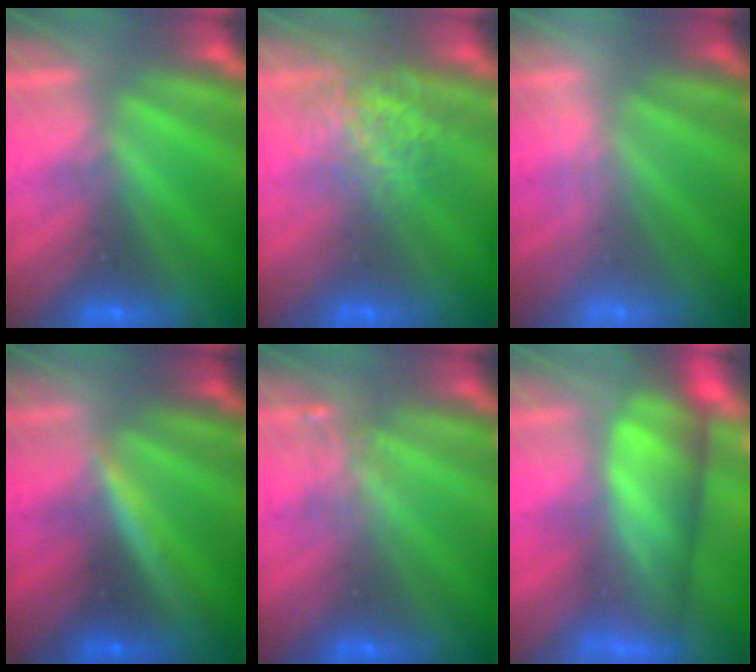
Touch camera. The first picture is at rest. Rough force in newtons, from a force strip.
{"total": 3.5}
{"total": 1.9}
{"total": 3.1}
{"total": 2.2}
{"total": 7.4}